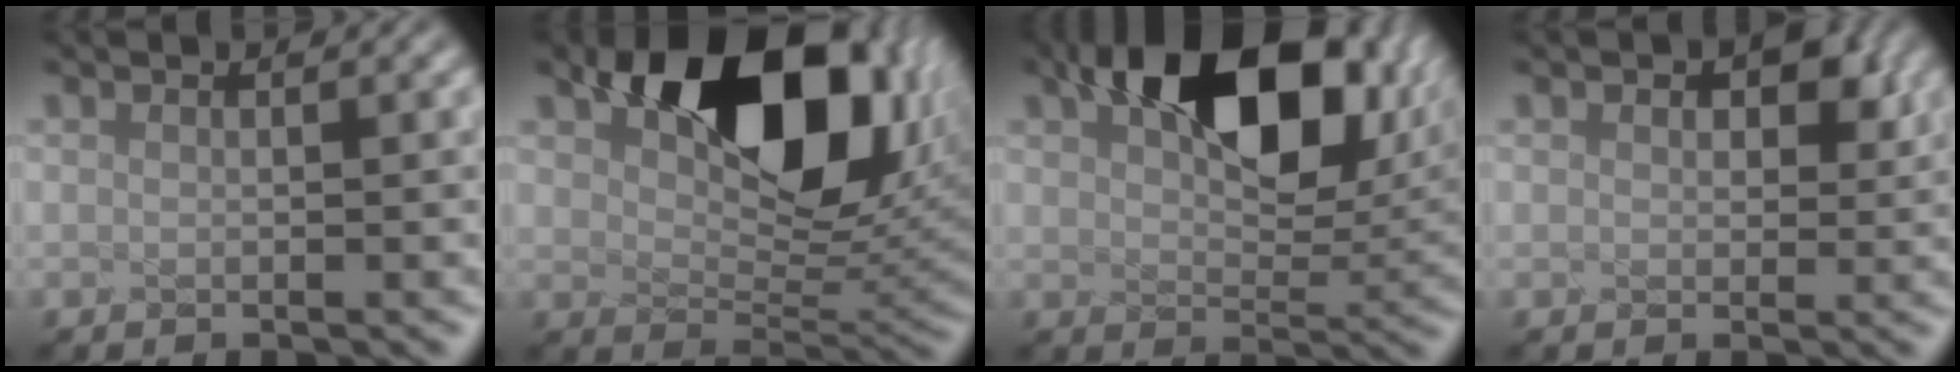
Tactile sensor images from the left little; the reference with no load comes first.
{"total": 8.9, "force": [3.6, 5.1, 6.4], "torque": [-0.121, -0.015, 0.108]}
{"total": 9.7, "force": [3.5, 5.2, 7.4], "torque": [-0.136, -0.004, 0.106]}
{"total": 1.0, "force": [0.1, 0.3, 0.9], "torque": [-0.036, -0.015, 0.044]}